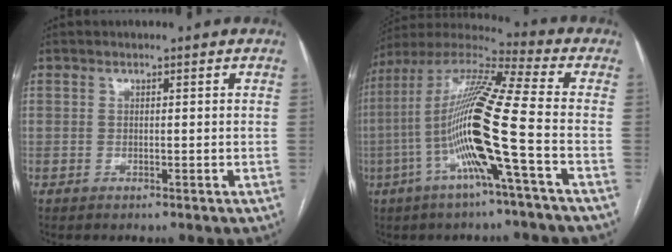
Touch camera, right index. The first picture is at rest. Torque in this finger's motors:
{"motor_torque": [2.14, 0.00, 0.62, 0.21]}